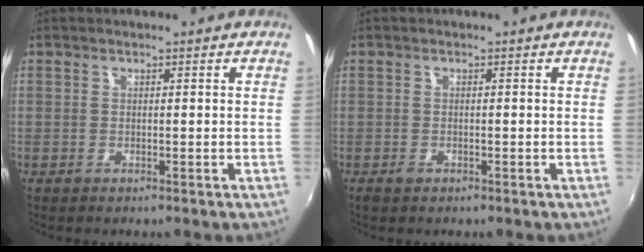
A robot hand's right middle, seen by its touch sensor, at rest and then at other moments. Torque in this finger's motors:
{"motor_torque": [0.35, -0.44, 0.14, 0.03]}